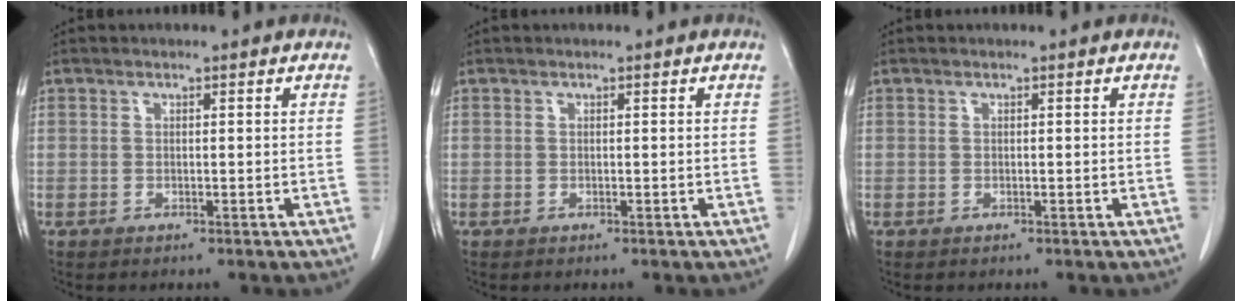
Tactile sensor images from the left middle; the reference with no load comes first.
{"total": 0.0}
{"total": 0.0}